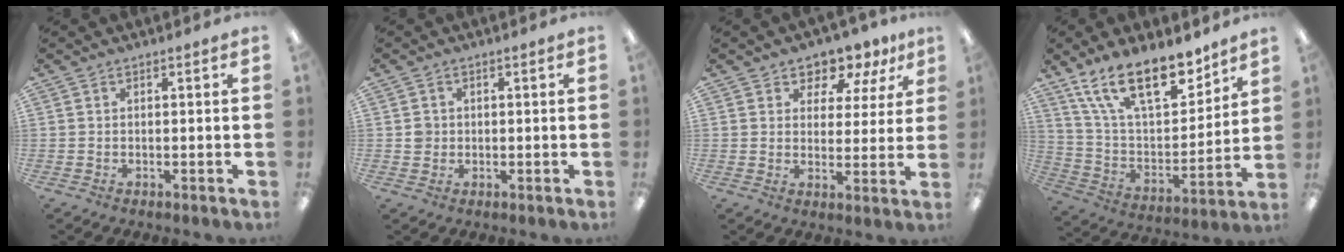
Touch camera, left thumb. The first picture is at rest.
{"total": 2.2, "force": [0.1, 2.2, 0.5], "torque": [-0.003, 0.002, -0.002]}
{"total": 6.9, "force": [5.6, 3.8, 1.3], "torque": [-0.022, -0.045, 0.099]}
{"total": 20.2, "force": [13.9, 8.5, 11.9], "torque": [-0.212, -0.076, 0.248]}